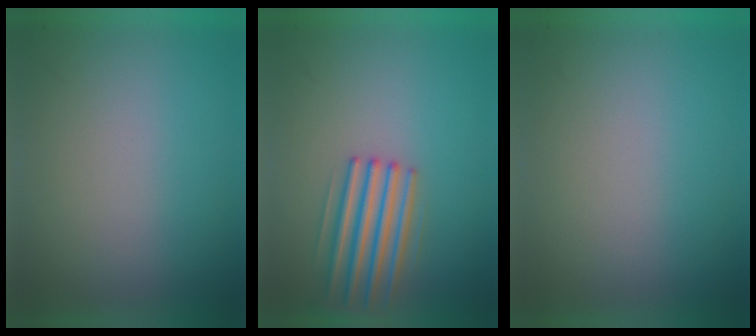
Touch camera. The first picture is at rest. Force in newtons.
{"total": 4.2}
{"total": 0.0}